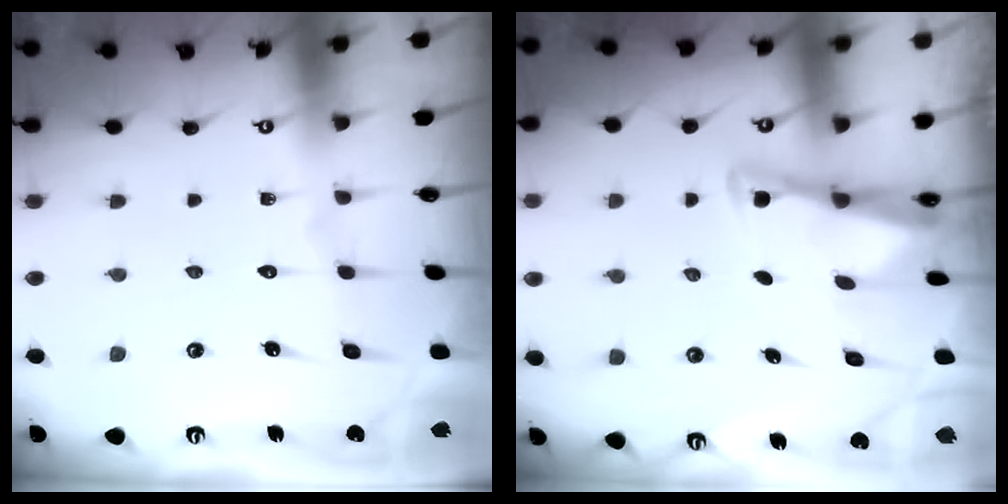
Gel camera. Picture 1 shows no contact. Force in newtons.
{"total": 2.8, "press": 2.8, "slide": 0.2}